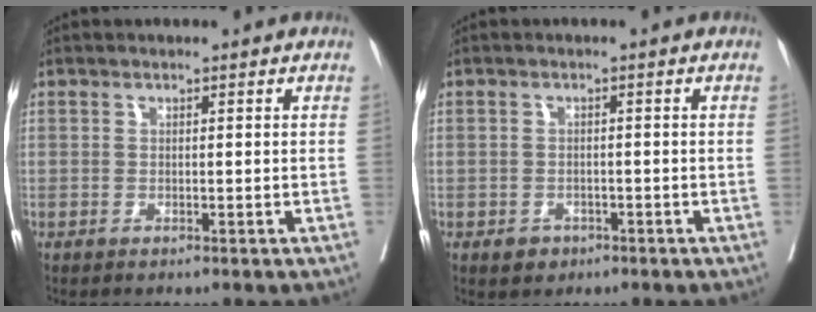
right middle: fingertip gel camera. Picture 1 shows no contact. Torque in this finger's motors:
{"motor_torque": [0.39, -0.34, 0.11, 0.00]}